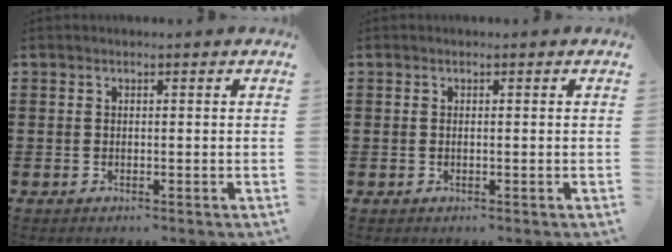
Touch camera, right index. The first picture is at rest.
{"total": 0.0}